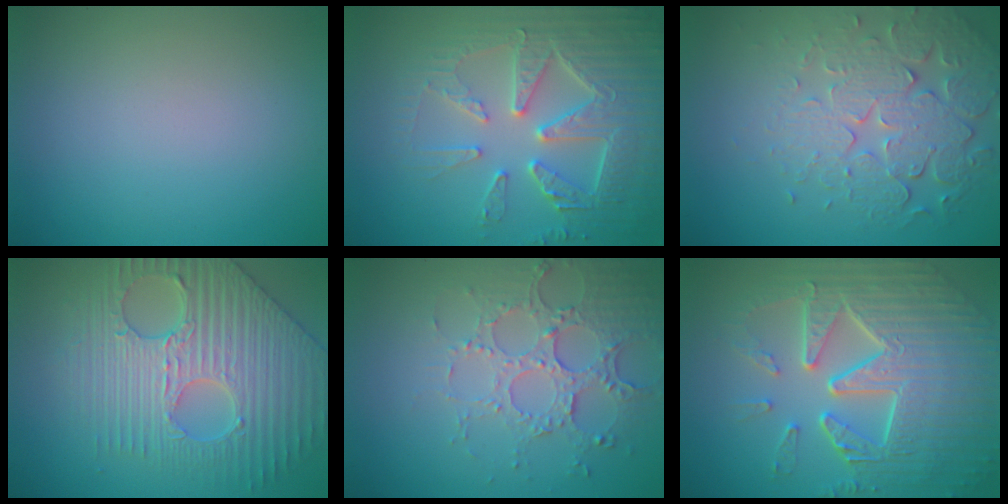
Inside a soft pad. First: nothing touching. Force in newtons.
{"total": 6.7, "press": 5.6, "slide": 3.7}
{"total": 6.4, "press": 4.9, "slide": 4.1}
{"total": 7.3, "press": 6.1, "slide": 4.0}
{"total": 4.5, "press": 3.5, "slide": 2.7}
{"total": 9.4, "press": 6.3, "slide": 6.9}